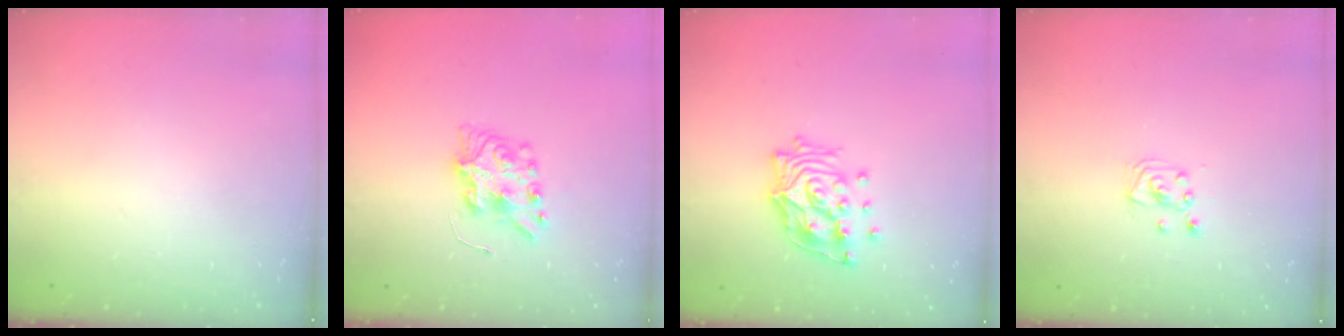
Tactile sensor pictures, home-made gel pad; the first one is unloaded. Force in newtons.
{"total": 7.7, "press": 7.7, "slide": 0.3}
{"total": 15.1, "press": 15.0, "slide": 1.8}
{"total": 2.5, "press": 2.5, "slide": 0.2}